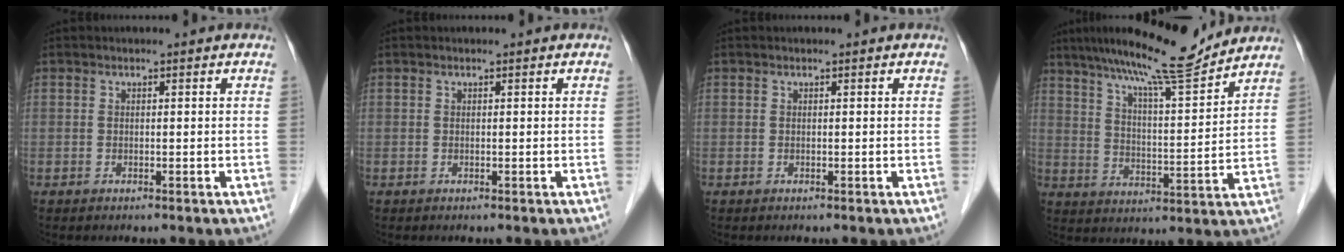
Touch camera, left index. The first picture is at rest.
{"total": 0.0}
{"total": 0.0}
{"total": 13.9, "force": [12.2, 0.2, 6.6], "torque": [-0.114, 0.003, 0.193]}